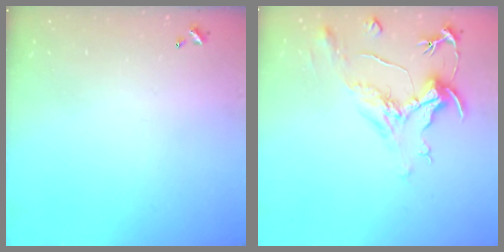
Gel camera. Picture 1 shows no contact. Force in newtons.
{"total": 2.1, "press": 1.7, "slide": 1.3}